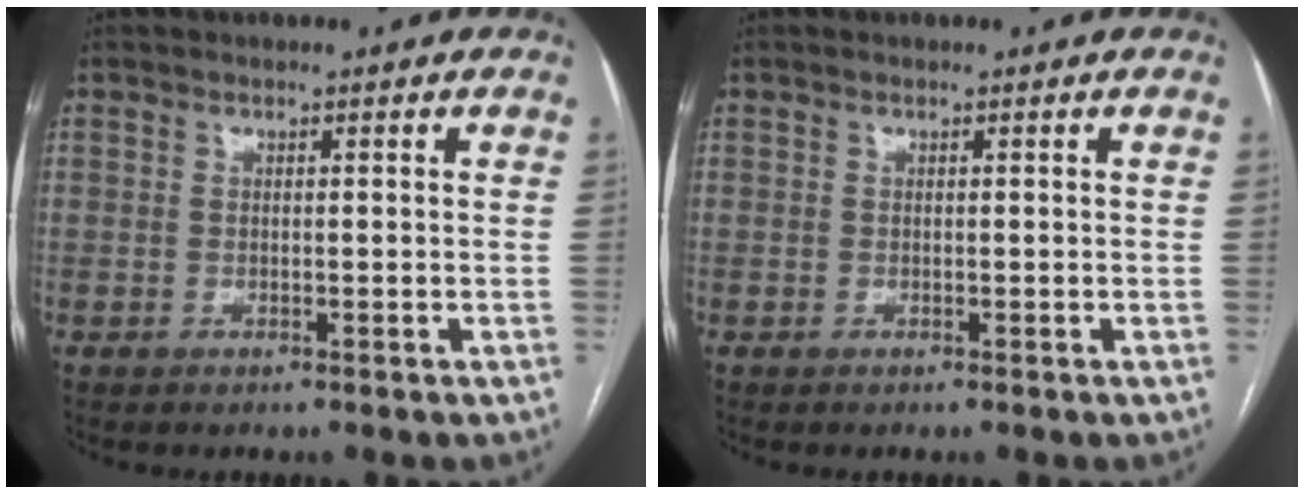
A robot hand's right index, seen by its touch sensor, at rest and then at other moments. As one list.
[{"total": 0.0}]